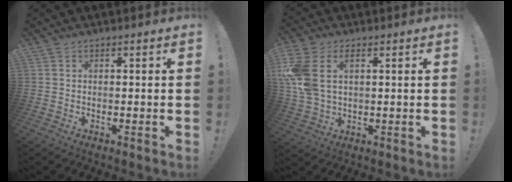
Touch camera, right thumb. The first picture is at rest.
{"total": 10.3, "force": [3.3, 6.5, 7.2], "torque": [-0.159, -0.007, 0.061]}